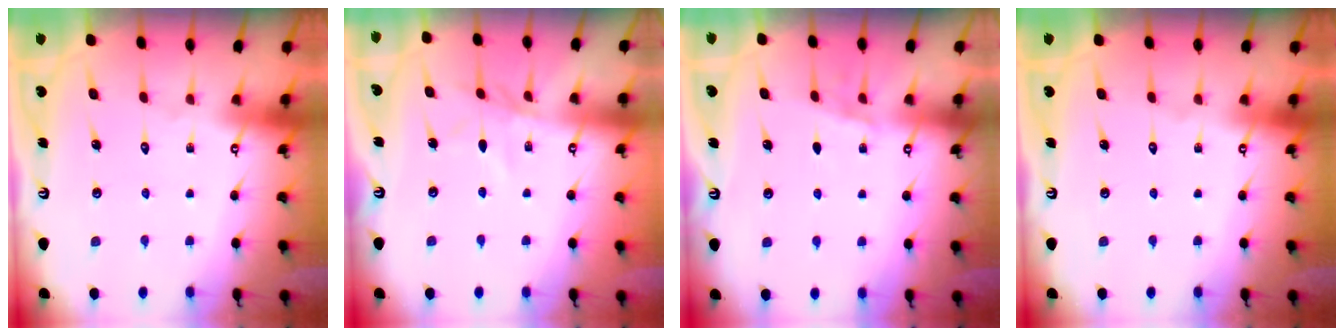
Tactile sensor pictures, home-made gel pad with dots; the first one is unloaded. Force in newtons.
{"total": 5.2, "press": 5.1, "slide": 0.6}
{"total": 5.0, "press": 4.3, "slide": 2.6}
{"total": 0.0}